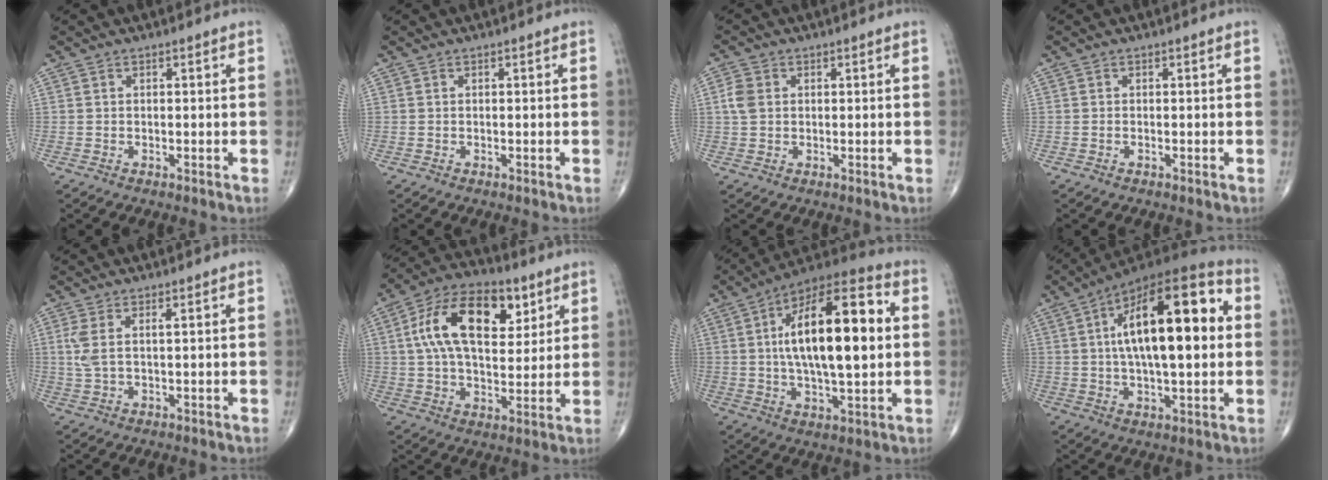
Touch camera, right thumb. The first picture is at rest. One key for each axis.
{"total": 0.0}
{"total": 3.4, "fx": 0.5, "fy": 2.7, "fz": 2.0, "tx": -0.043, "ty": 0.006, "tz": 0.008}
{"total": 0.0}
{"total": 3.5, "fx": 1.1, "fy": 1.0, "fz": 3.2, "tx": -0.087, "ty": 0.003, "tz": 0.029}
{"total": 18.5, "fx": 6.2, "fy": 10.1, "fz": 14.2, "tx": -0.220, "ty": -0.002, "tz": 0.102}
{"total": 22.1, "fx": 2.7, "fy": 8.3, "fz": 20.3, "tx": -0.320, "ty": 0.019, "tz": 0.035}
{"total": 23.4, "fx": 3.6, "fy": 9.0, "fz": 21.3, "tx": -0.332, "ty": 0.019, "tz": 0.045}